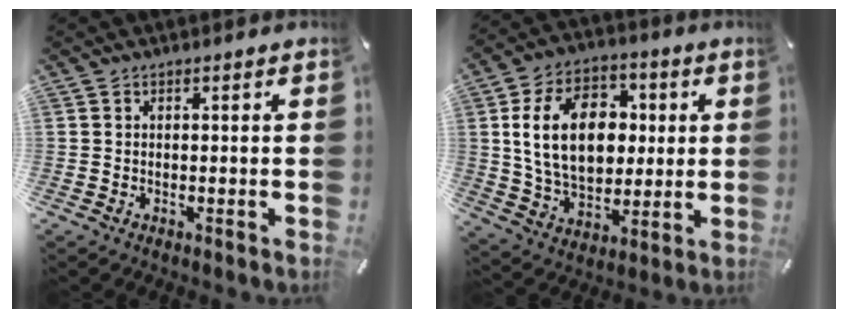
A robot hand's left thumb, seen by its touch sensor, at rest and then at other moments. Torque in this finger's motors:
{"motor_torque": [0.68, 0.85, 1.88, -0.89, 0.71]}